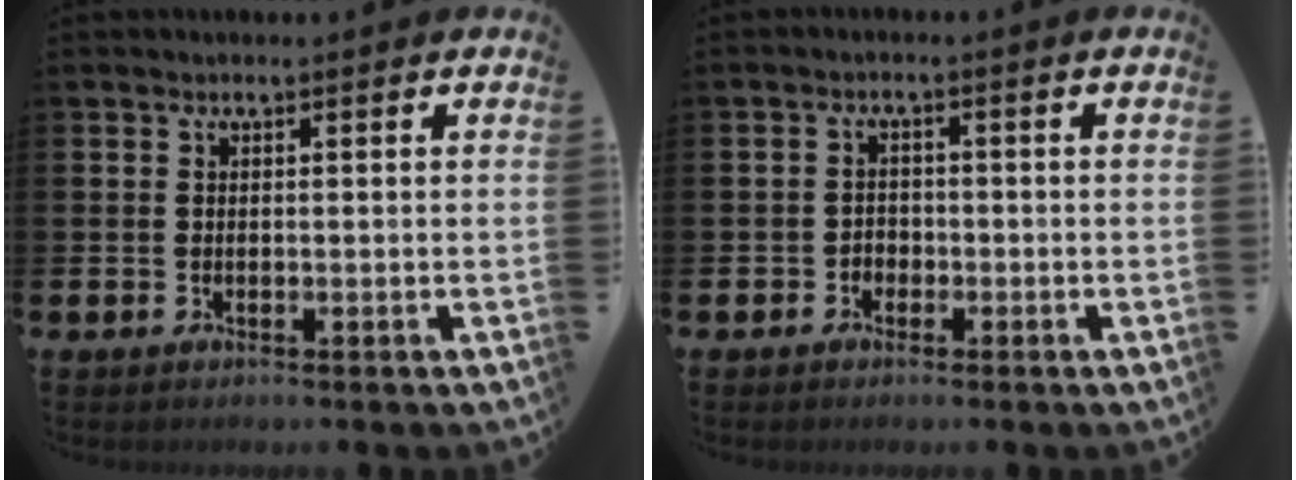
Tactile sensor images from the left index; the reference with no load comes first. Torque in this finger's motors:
{"motor_torque": [0.41, 0.32, -0.21, -0.09]}